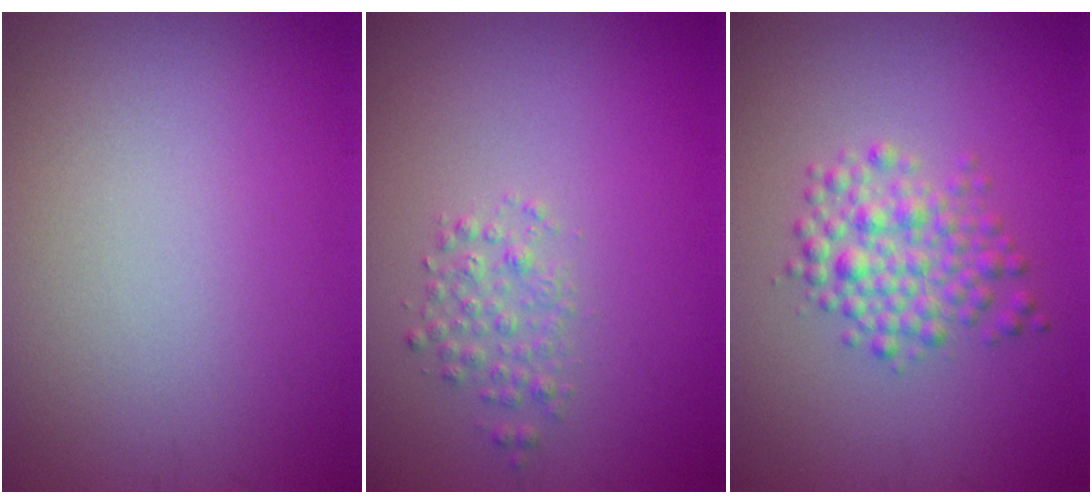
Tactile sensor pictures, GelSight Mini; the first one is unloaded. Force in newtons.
{"total": 1.6, "press": 1.6, "slide": 0.0}
{"total": 3.3, "press": 3.3, "slide": 0.1}